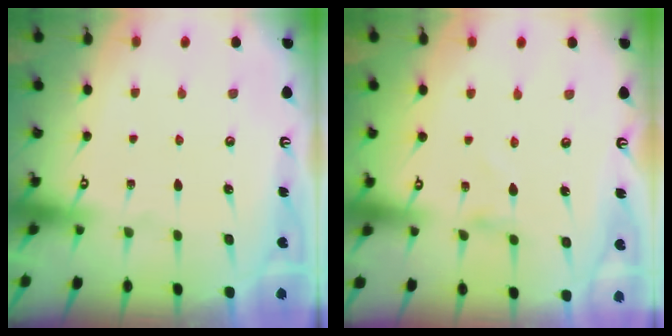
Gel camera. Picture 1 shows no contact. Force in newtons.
{"total": 0.0}